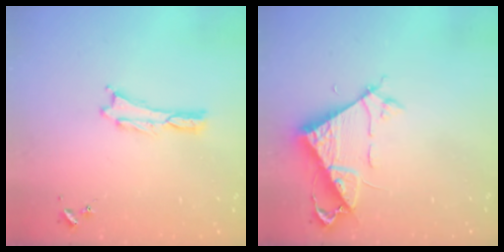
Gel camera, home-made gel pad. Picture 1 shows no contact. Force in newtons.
{"total": 7.1, "press": 7.1, "slide": 0.4}